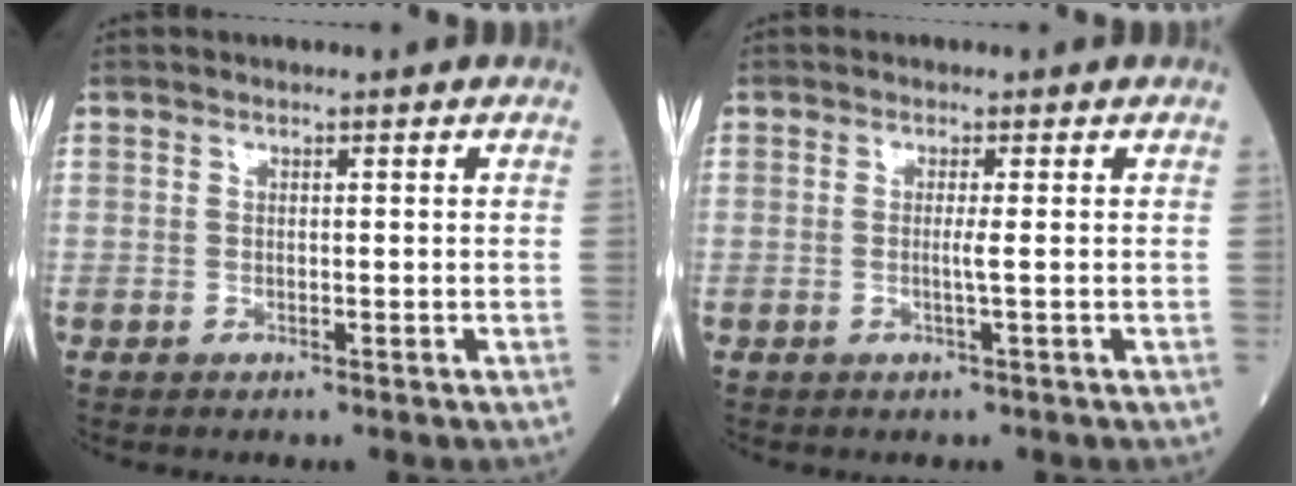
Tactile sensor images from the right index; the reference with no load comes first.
{"total": 1.4, "force": [-0.2, -0.5, 1.3], "torque": [-0.022, -0.001, -0.007]}